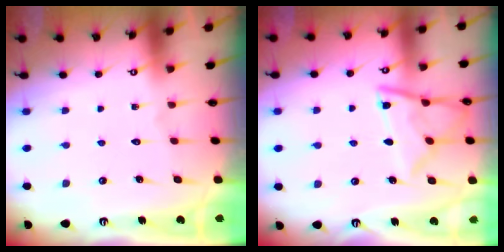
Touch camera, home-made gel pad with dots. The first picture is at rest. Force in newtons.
{"total": 11.4, "press": 11.3, "slide": 1.1}